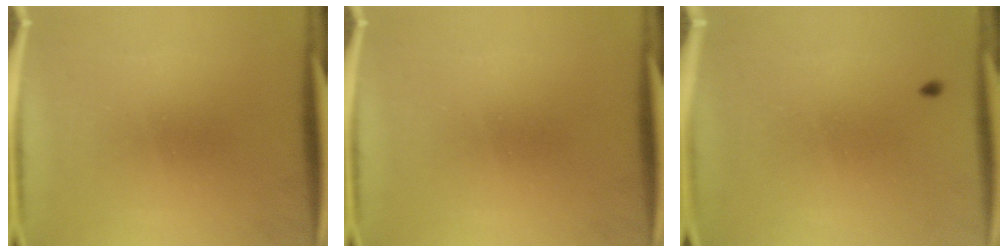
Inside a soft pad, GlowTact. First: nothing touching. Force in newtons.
{"total": 0.0}
{"total": 0.9}